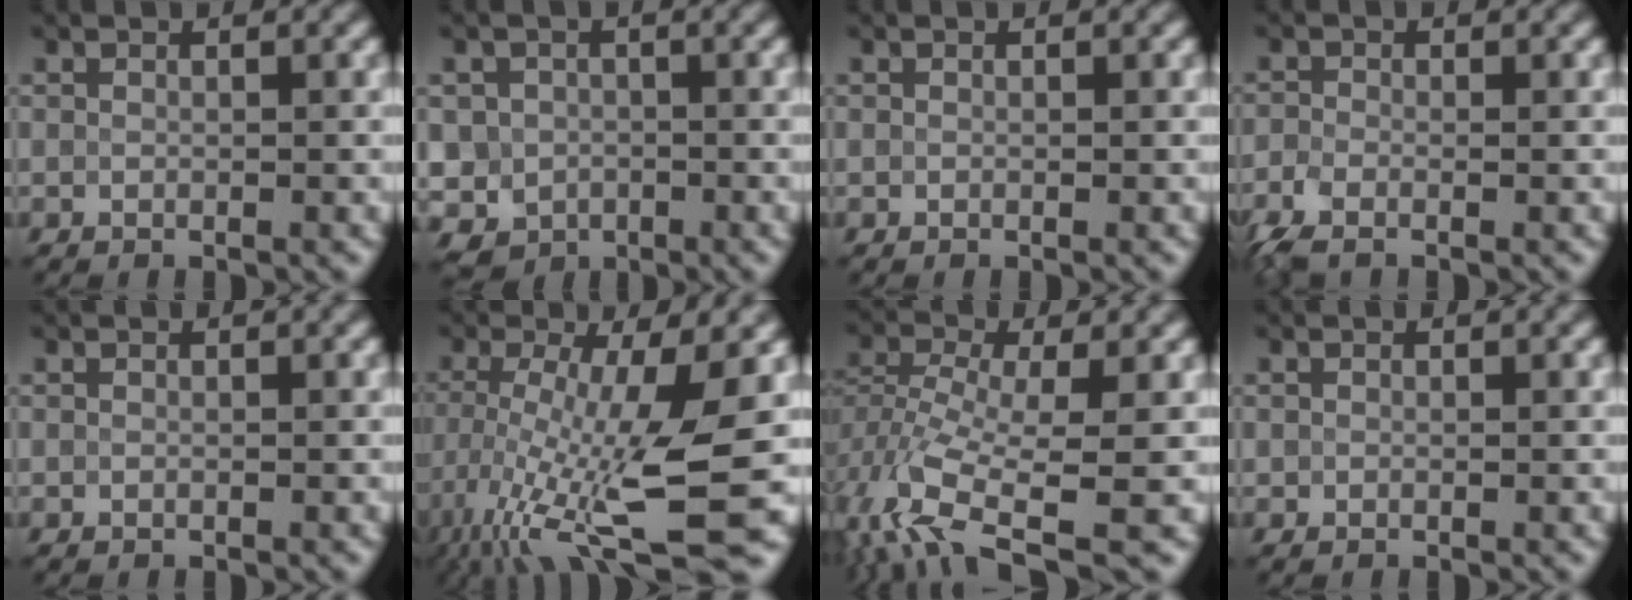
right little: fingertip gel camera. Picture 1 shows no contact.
{"total": 4.3, "force": [-1.5, 3.9, 1.2], "torque": [-0.013, -0.004, -0.030]}
{"total": 0.0}
{"total": 2.6, "force": [-1.8, 0.9, 1.6], "torque": [-0.037, -0.007, -0.049]}
{"total": 0.0}
{"total": 12.7, "force": [-4.1, 3.2, 11.6], "torque": [-0.224, -0.021, -0.071]}
{"total": 9.2, "force": [-5.1, 3.5, 6.7], "torque": [-0.137, -0.018, -0.096]}
{"total": 0.0}